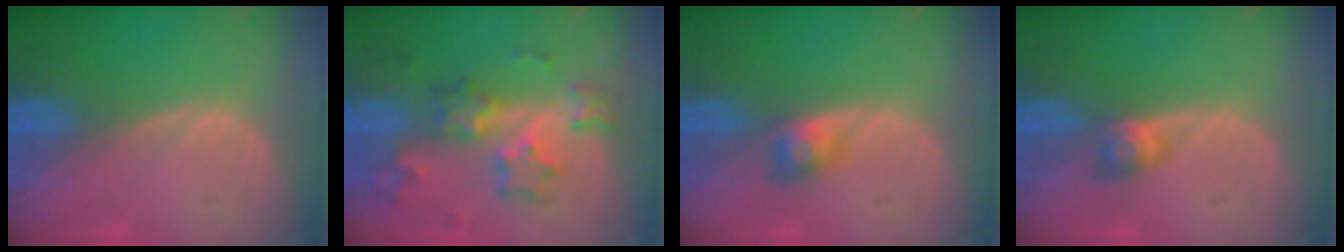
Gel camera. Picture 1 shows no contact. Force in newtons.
{"total": 8.6, "press": 7.5, "slide": 4.1}
{"total": 2.7, "press": 2.7, "slide": 0.3}
{"total": 2.9, "press": 2.6, "slide": 1.4}